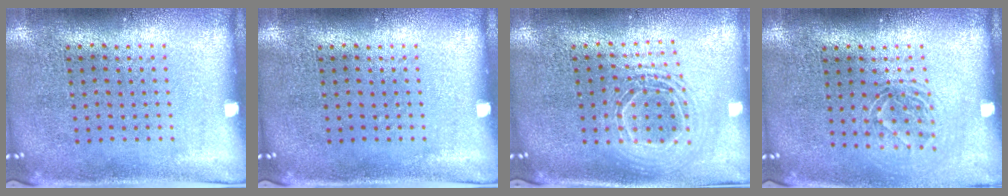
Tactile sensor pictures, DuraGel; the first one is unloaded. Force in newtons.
{"total": 0.0}
{"total": 1.9, "press": 1.5, "slide": 1.1}
{"total": 1.5, "press": 1.2, "slide": 0.9}